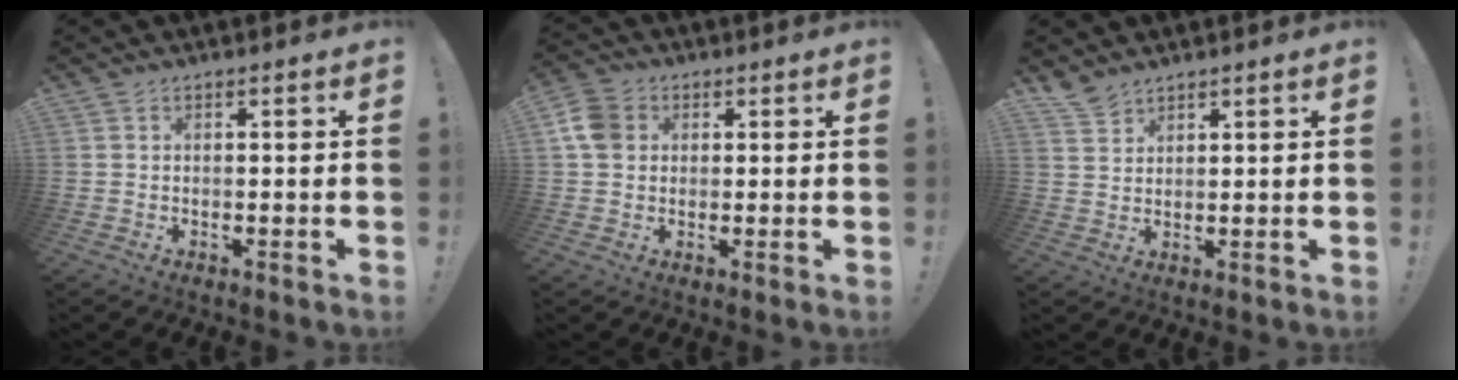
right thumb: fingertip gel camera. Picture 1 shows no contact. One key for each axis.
{"total": 7.8, "fx": 1.6, "fy": 6.3, "fz": 4.2, "tx": -0.081, "ty": 0.009, "tz": 0.034}
{"total": 4.2, "fx": 3.7, "fy": 1.6, "fz": 1.1, "tx": -0.016, "ty": -0.024, "tz": 0.071}